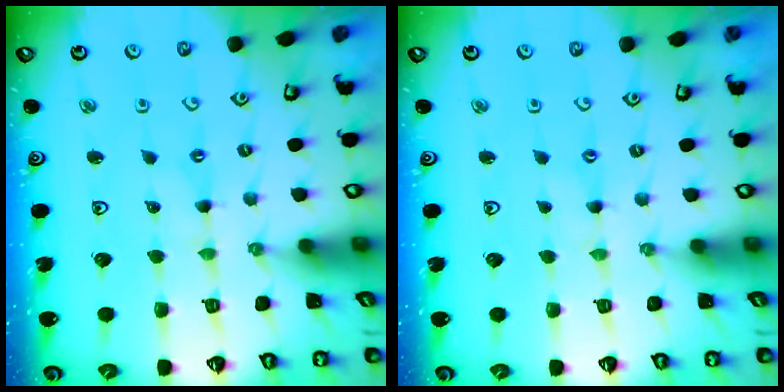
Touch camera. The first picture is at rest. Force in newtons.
{"total": 0.0}